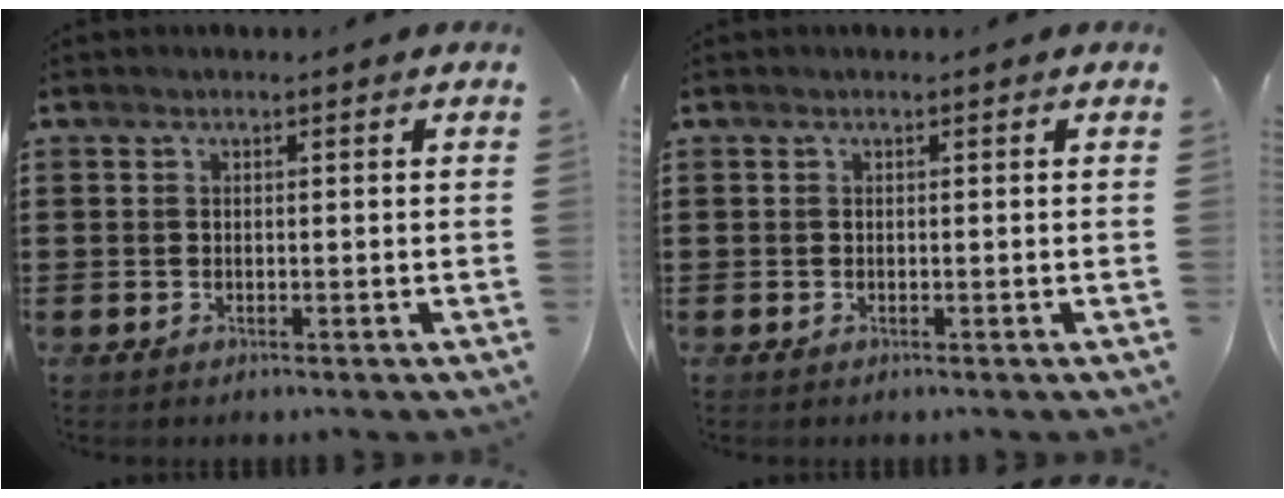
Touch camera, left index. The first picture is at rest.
{"total": 0.0}